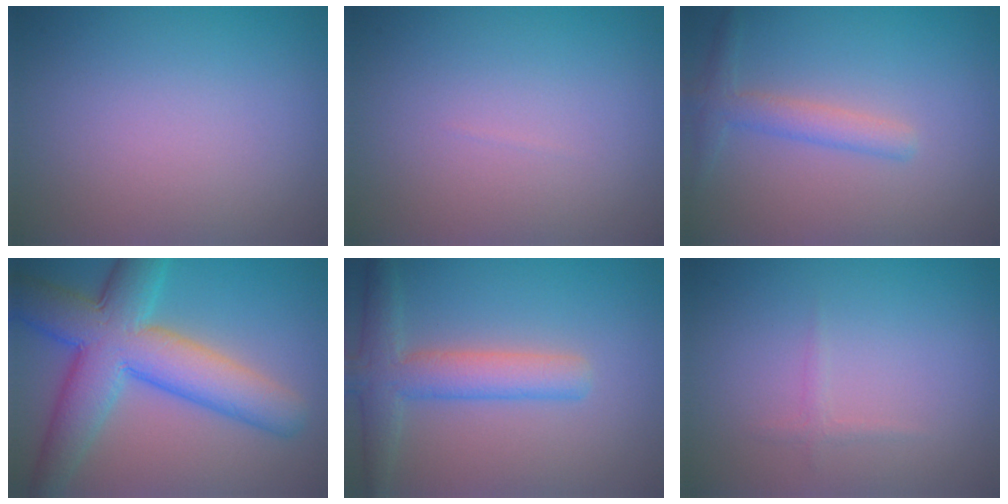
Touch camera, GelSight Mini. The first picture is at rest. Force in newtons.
{"total": 0.0}
{"total": 2.3, "press": 2.3, "slide": 0.0}
{"total": 9.7, "press": 9.7, "slide": 0.2}
{"total": 4.4, "press": 4.4, "slide": 0.3}
{"total": 0.7, "press": 0.7, "slide": 0.1}